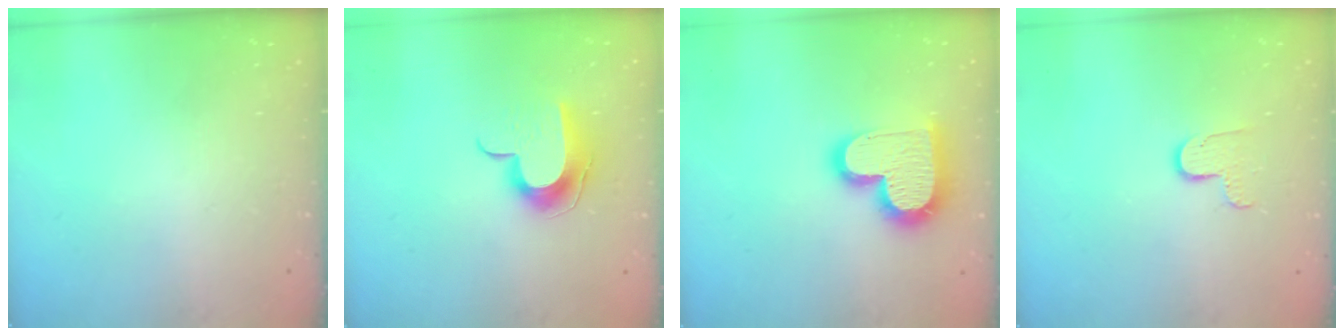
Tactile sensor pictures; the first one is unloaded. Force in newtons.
{"total": 10.3, "press": 10.3, "slide": 0.7}
{"total": 17.7, "press": 17.7, "slide": 1.2}
{"total": 5.8, "press": 5.8, "slide": 0.8}